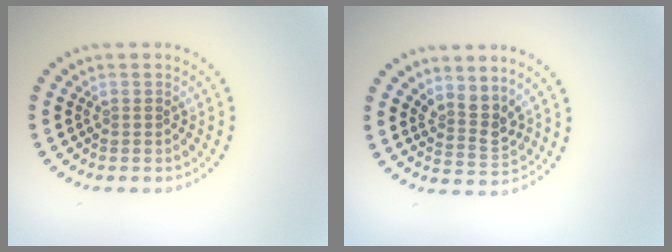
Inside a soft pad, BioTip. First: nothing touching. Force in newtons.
{"total": 2.6, "press": 1.9, "slide": 1.7}